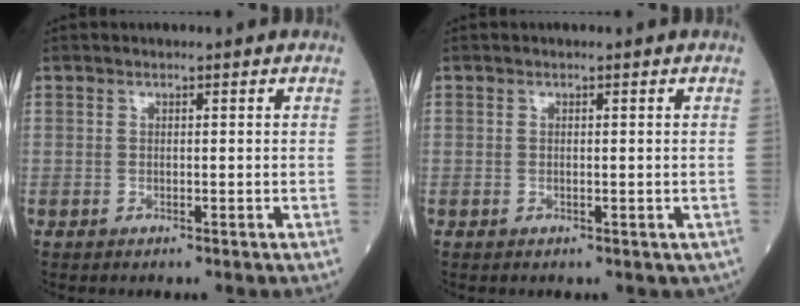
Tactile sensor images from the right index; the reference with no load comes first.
{"total": 0.7, "force": [-0.1, 0.6, 0.3], "torque": [-0.003, 0.002, 0.004]}